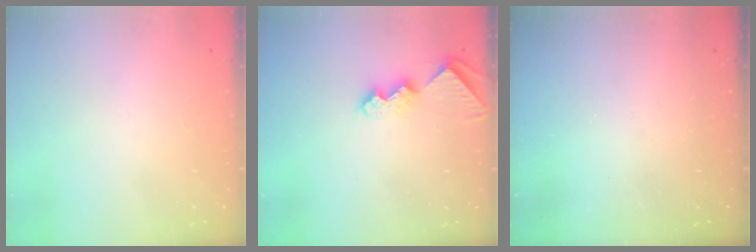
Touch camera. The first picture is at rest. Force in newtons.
{"total": 9.1, "press": 9.1, "slide": 0.3}
{"total": 0.0}